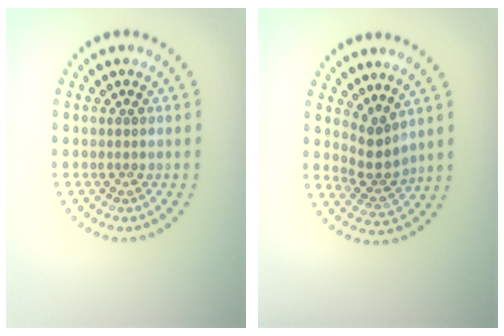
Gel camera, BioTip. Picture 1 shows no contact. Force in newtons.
{"total": 2.6, "press": 1.8, "slide": 1.9}